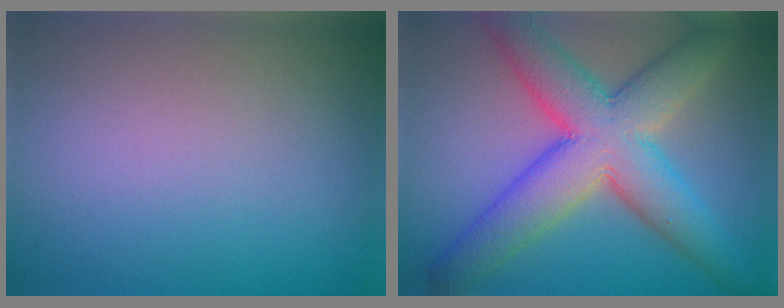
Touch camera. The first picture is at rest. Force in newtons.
{"total": 9.8, "press": 9.8, "slide": 0.4}